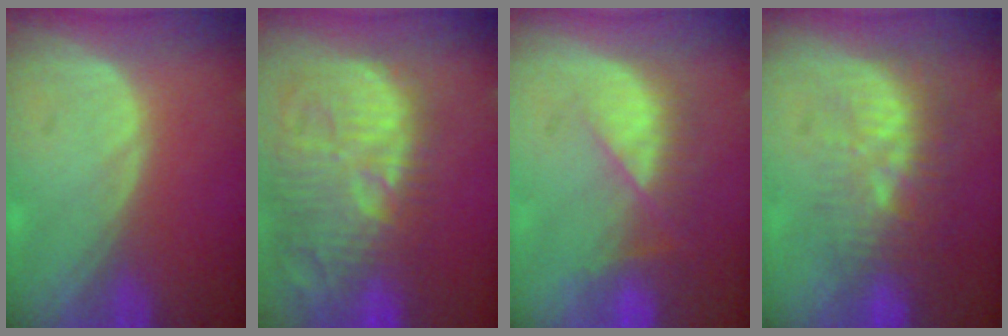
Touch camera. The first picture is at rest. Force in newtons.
{"total": 15.4, "press": 13.4, "slide": 7.5}
{"total": 7.2, "press": 6.6, "slide": 2.9}
{"total": 9.7, "press": 8.9, "slide": 3.8}